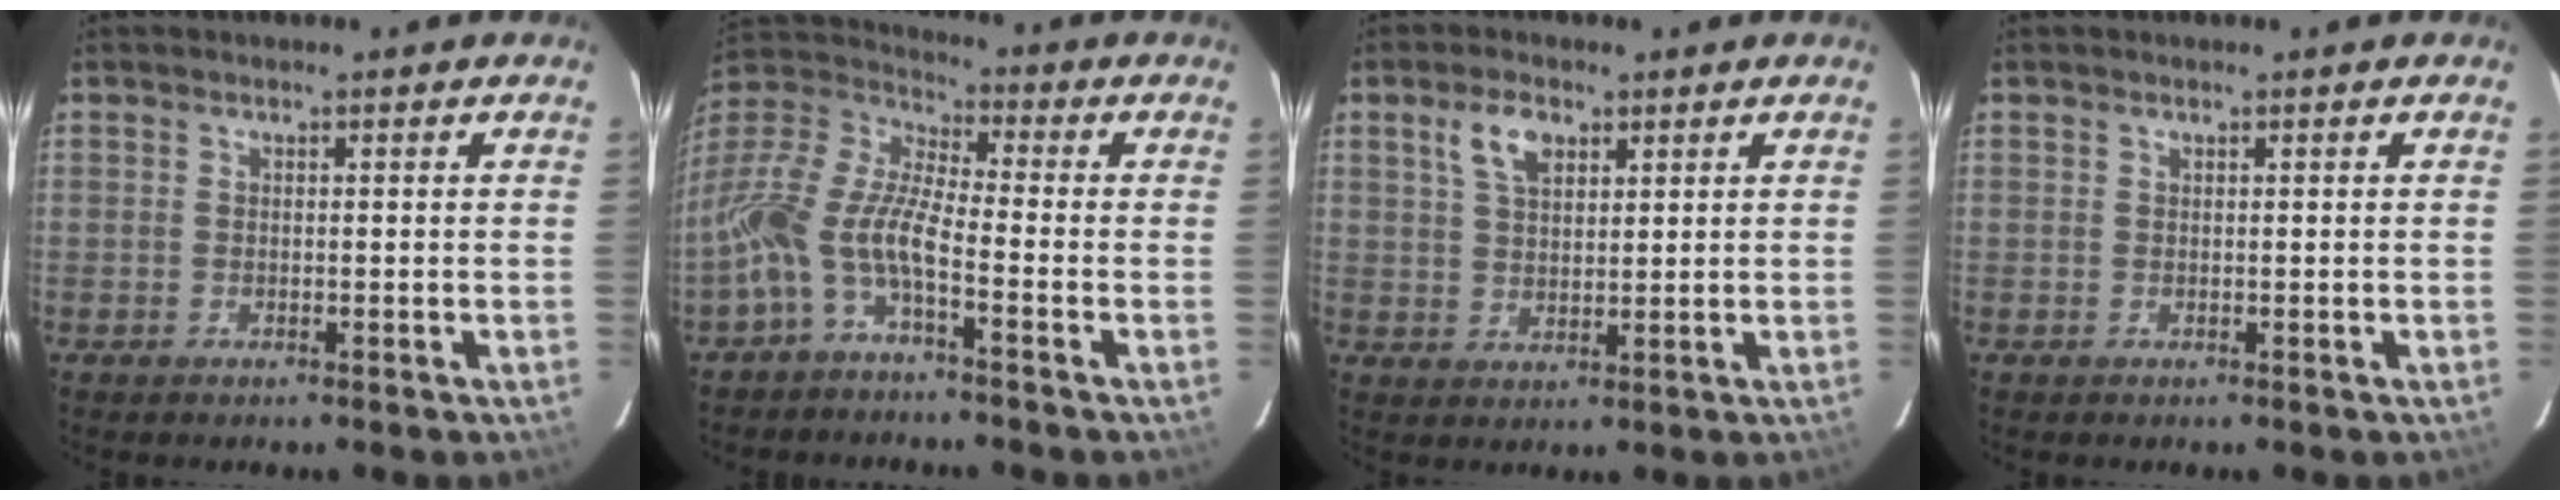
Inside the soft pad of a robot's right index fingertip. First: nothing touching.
{"total": 12.4, "force": [-5.3, 3.8, 10.5], "torque": [-0.223, 0.002, -0.113]}
{"total": 5.5, "force": [2.9, 3.0, 3.7], "torque": [-0.069, 0.012, 0.055]}
{"total": 0.0}